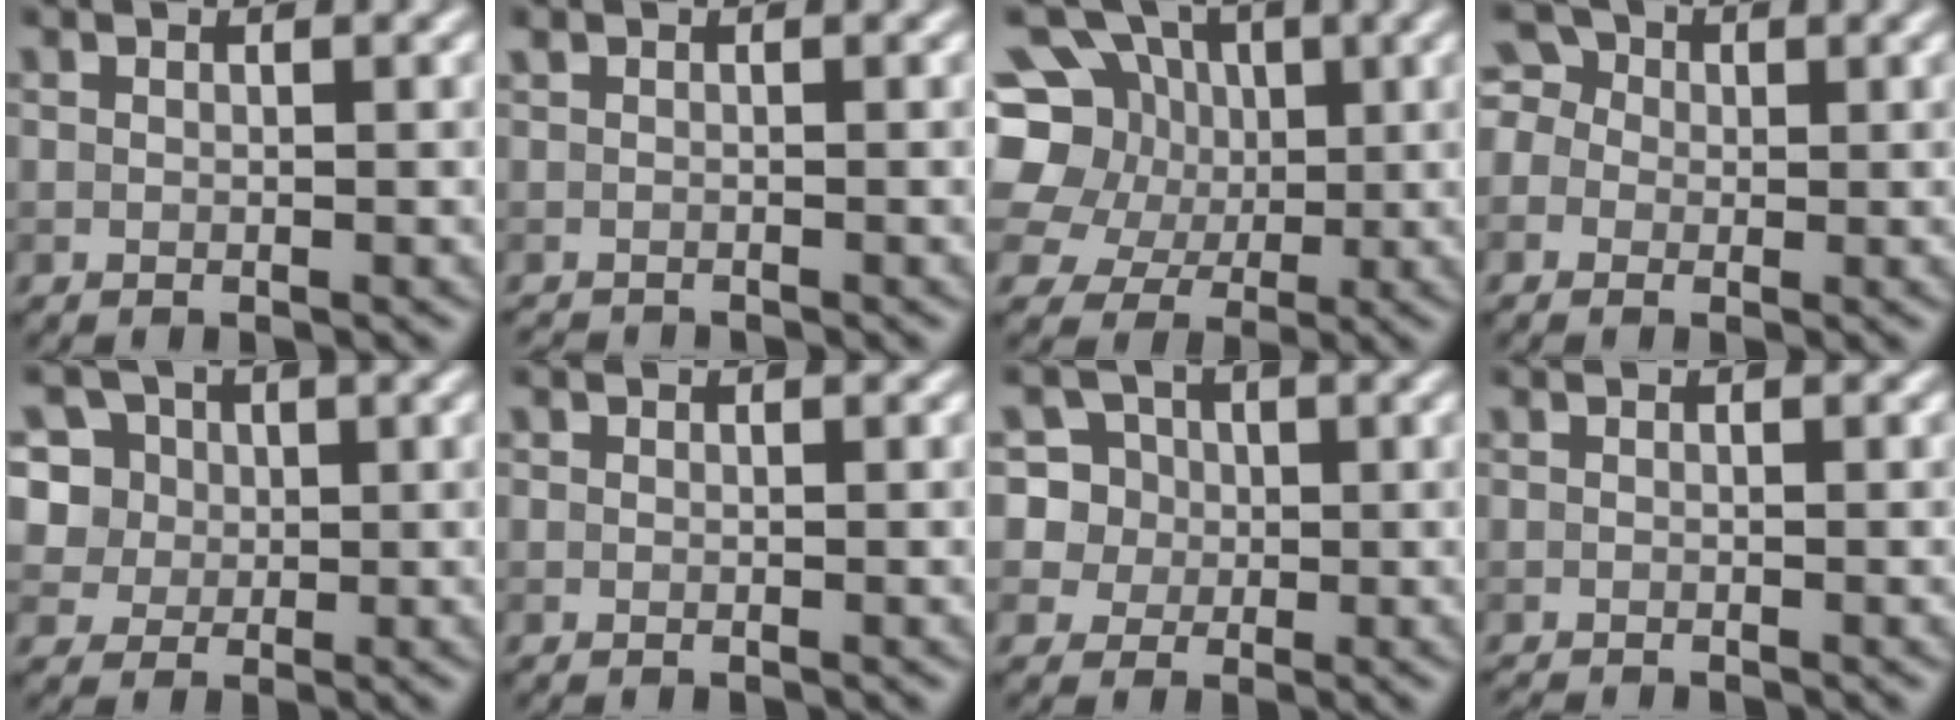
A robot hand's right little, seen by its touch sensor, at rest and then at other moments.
{"total": 0.9, "force": [-0.9, 0.2, 0.1], "torque": [0.000, -0.008, -0.016]}
{"total": 9.4, "force": [1.9, 8.1, 4.5], "torque": [-0.101, 0.031, 0.005]}
{"total": 4.3, "force": [0.7, 3.7, 1.9], "torque": [-0.035, 0.029, -0.022]}
{"total": 9.3, "force": [4.1, 7.4, 3.8], "torque": [-0.085, 0.030, 0.049]}
{"total": 0.0}
{"total": 7.6, "force": [2.2, 7.0, 2.1], "torque": [-0.049, 0.040, 0.021]}
{"total": 0.7, "force": [-0.7, 0.0, 0.0], "torque": [0.003, -0.005, -0.013]}